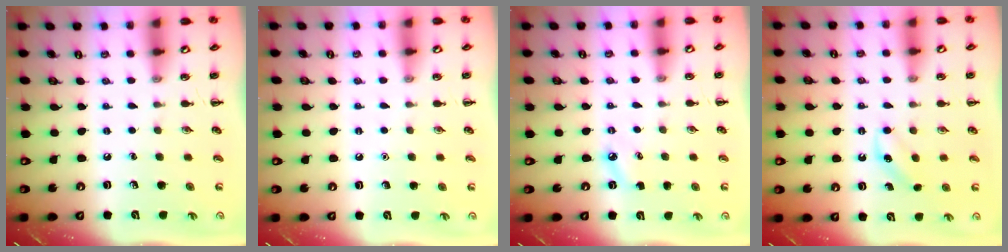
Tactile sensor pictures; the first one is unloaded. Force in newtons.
{"total": 1.6, "press": 1.6, "slide": 0.1}
{"total": 4.1, "press": 3.9, "slide": 1.5}
{"total": 4.1, "press": 4.0, "slide": 1.1}